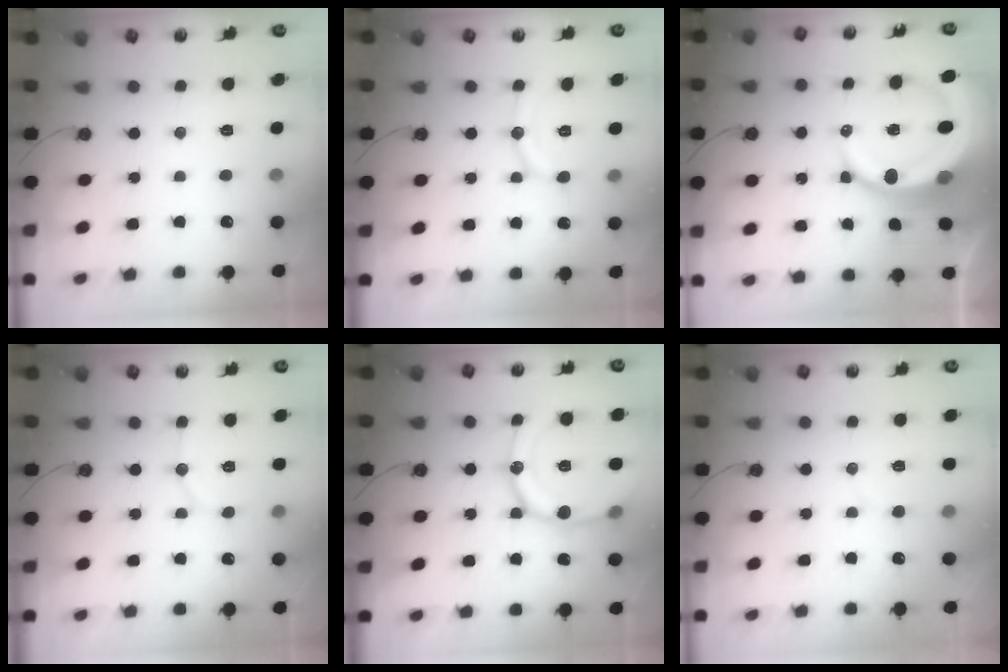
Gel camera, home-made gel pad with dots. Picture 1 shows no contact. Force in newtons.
{"total": 9.1, "press": 9.1, "slide": 0.0}
{"total": 18.7, "press": 18.6, "slide": 1.9}
{"total": 6.4, "press": 6.2, "slide": 1.5}
{"total": 18.7, "press": 18.4, "slide": 3.3}
{"total": 3.6, "press": 3.6, "slide": 0.3}